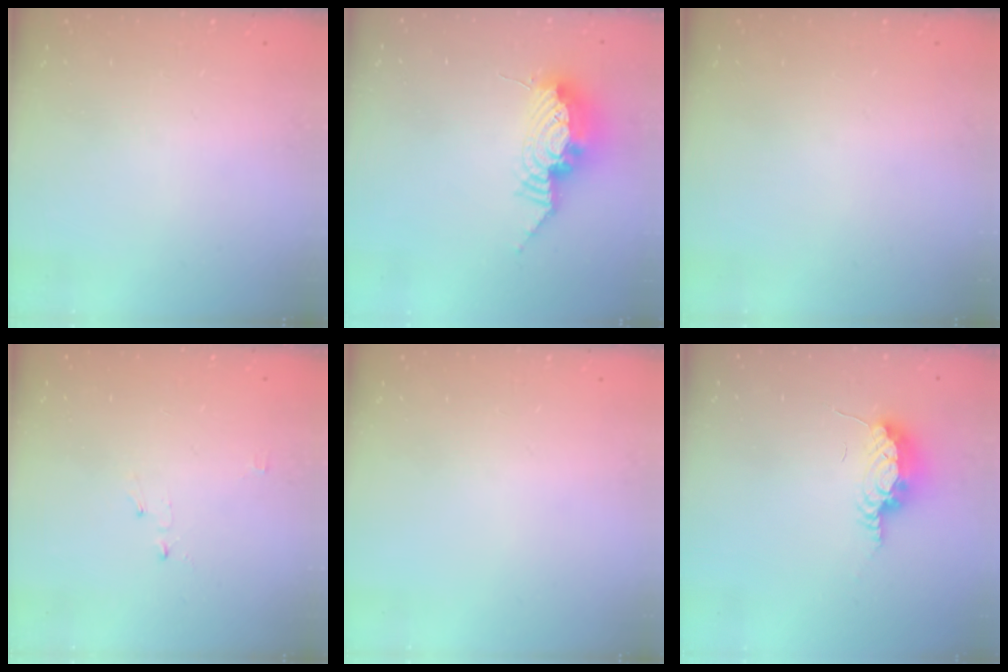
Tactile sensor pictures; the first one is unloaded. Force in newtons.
{"total": 12.6, "press": 12.5, "slide": 1.8}
{"total": 0.0}
{"total": 2.5, "press": 2.5, "slide": 0.3}
{"total": 0.0}
{"total": 11.5, "press": 9.0, "slide": 7.2}